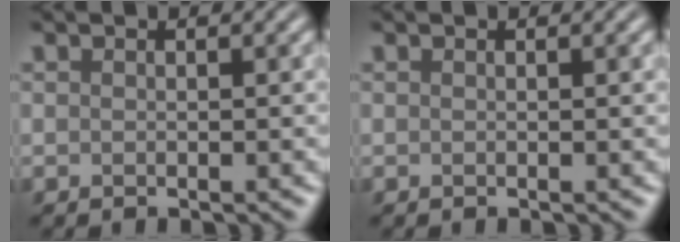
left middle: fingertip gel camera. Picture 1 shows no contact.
{"total": 0.0}